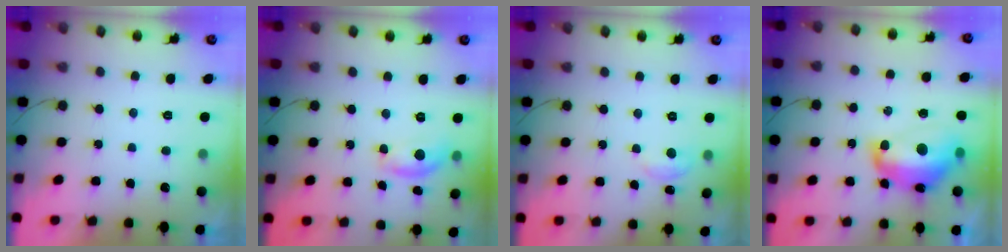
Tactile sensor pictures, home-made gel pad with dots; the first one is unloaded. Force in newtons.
{"total": 9.2, "press": 9.2, "slide": 0.5}
{"total": 4.5, "press": 4.5, "slide": 0.5}
{"total": 14.7, "press": 14.6, "slide": 1.4}